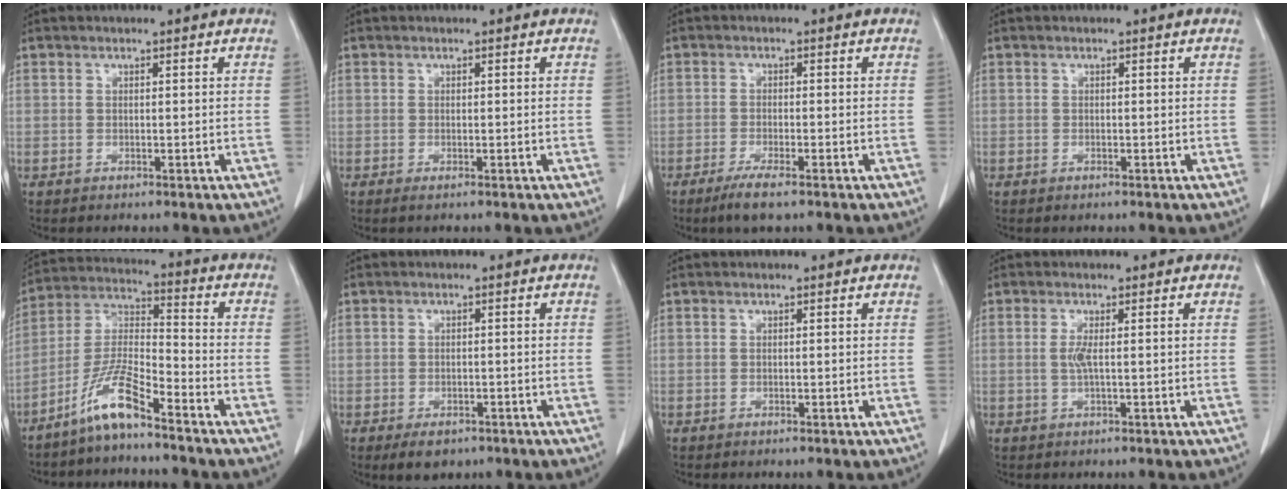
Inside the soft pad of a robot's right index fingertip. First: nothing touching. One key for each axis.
{"total": 0.6, "fx": -0.3, "fy": 0.1, "fz": 0.5, "tx": -0.011, "ty": -0.003, "tz": -0.007}
{"total": 4.1, "fx": -2.8, "fy": 0.4, "fz": 3.0, "tx": -0.062, "ty": -0.011, "tz": -0.050}
{"total": 0.0}
{"total": 9.2, "fx": -6.6, "fy": 0.9, "fz": 6.3, "tx": -0.141, "ty": -0.003, "tz": -0.136}
{"total": 3.5, "fx": -2.2, "fy": 2.2, "fz": 1.6, "tx": -0.023, "ty": -0.002, "tz": -0.024}
{"total": 0.0}
{"total": 1.9, "fx": 0.0, "fy": 0.0, "fz": 1.9, "tx": -0.043, "ty": 0.000, "tz": -0.001}